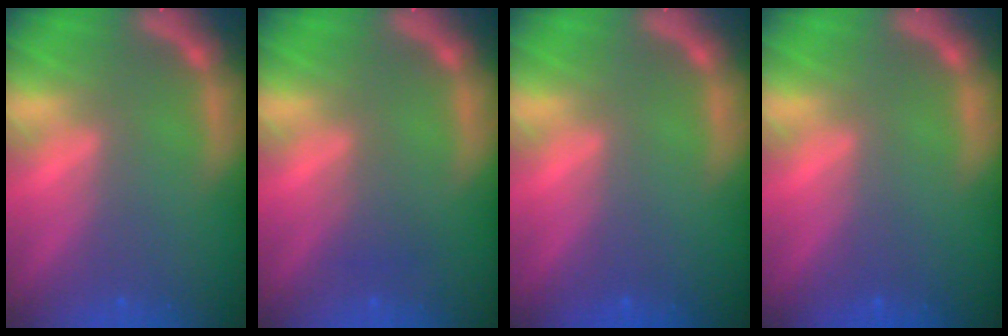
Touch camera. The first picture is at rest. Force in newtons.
{"total": 1.5}
{"total": 0.0}
{"total": 0.0}